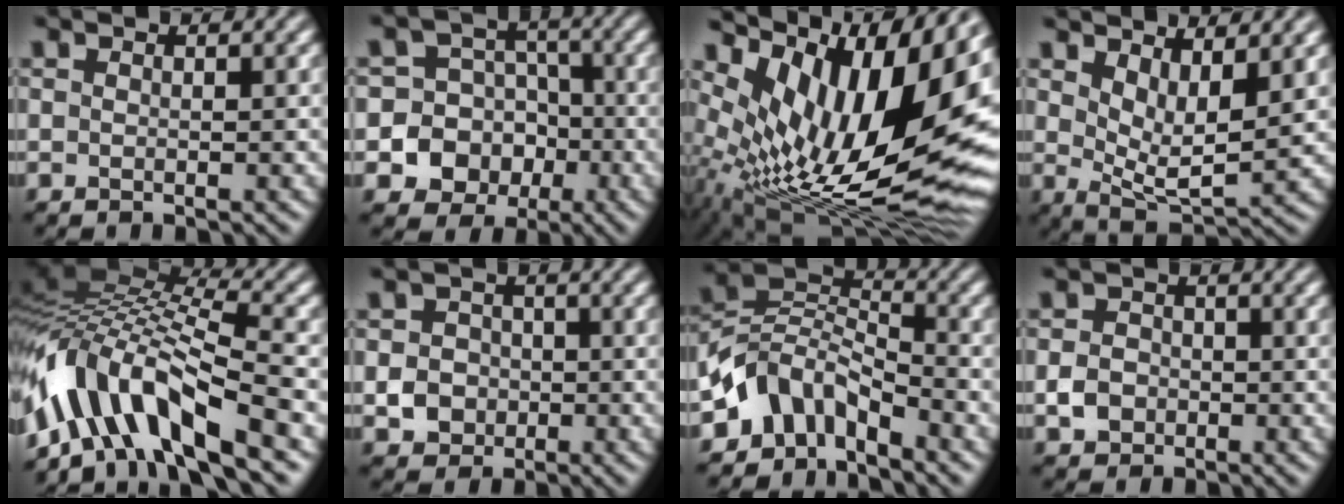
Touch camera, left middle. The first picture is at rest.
{"total": 11.7, "force": [-3.7, 10.8, 2.4], "torque": [-0.072, -0.004, -0.071]}
{"total": 17.0, "force": [4.6, 8.0, 14.3], "torque": [-0.239, 0.023, 0.067]}
{"total": 4.8, "force": [2.1, 1.8, 3.9], "torque": [-0.071, -0.019, 0.042]}
{"total": 11.5, "force": [-4.7, 4.3, 9.5], "torque": [-0.171, 0.024, -0.090]}
{"total": 3.0, "force": [-0.7, 2.7, 1.1], "torque": [-0.013, 0.001, -0.015]}
{"total": 5.0, "force": [-3.5, 3.0, 2.0], "torque": [-0.021, 0.006, -0.082]}
{"total": 2.4, "force": [-0.7, 2.1, 1.0], "torque": [-0.016, 0.000, -0.018]}